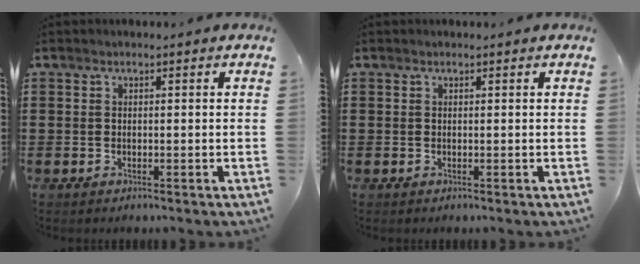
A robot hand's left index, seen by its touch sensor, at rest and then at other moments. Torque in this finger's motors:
{"motor_torque": [-0.03, 0.03, 0.10, -0.01]}